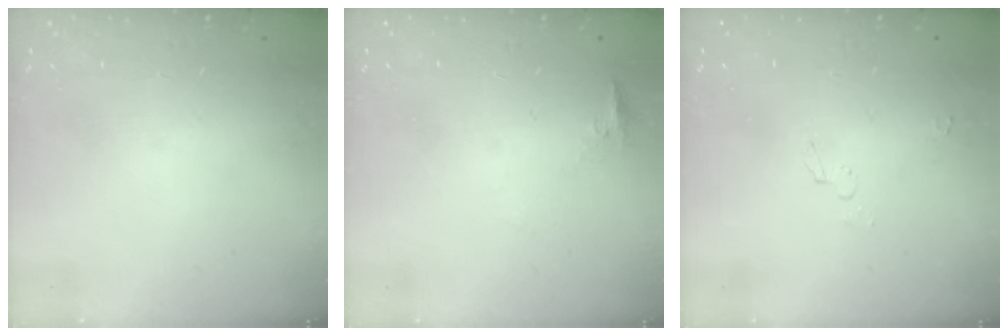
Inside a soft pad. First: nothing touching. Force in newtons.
{"total": 4.3, "press": 4.2, "slide": 1.2}
{"total": 2.5, "press": 2.5, "slide": 0.3}